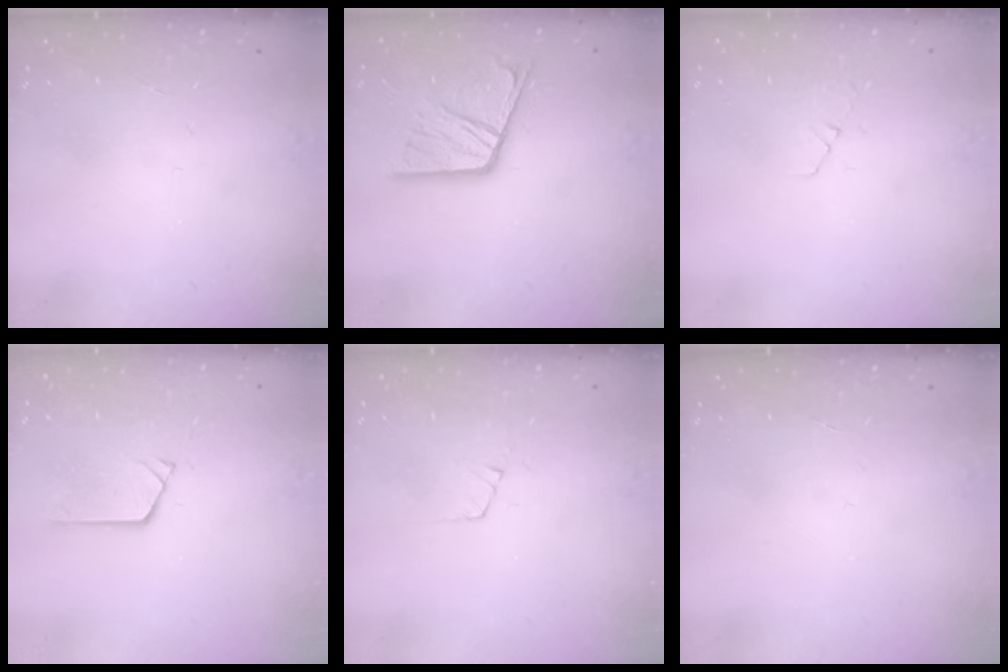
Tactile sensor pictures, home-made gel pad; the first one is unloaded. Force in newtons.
{"total": 15.5, "press": 15.4, "slide": 1.6}
{"total": 3.3, "press": 3.3, "slide": 0.4}
{"total": 2.9, "press": 2.9, "slide": 0.2}
{"total": 3.7, "press": 3.6, "slide": 0.3}
{"total": 0.0}